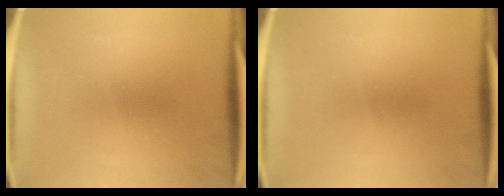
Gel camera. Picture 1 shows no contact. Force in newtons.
{"total": 0.0}